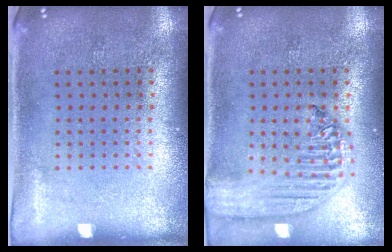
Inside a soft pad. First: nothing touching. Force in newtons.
{"total": 2.3, "press": 1.9, "slide": 1.2}